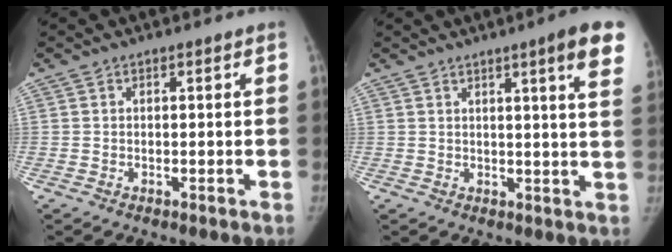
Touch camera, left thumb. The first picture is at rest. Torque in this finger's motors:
{"motor_torque": [1.43, 0.49, 1.26, -1.17, 0.24]}